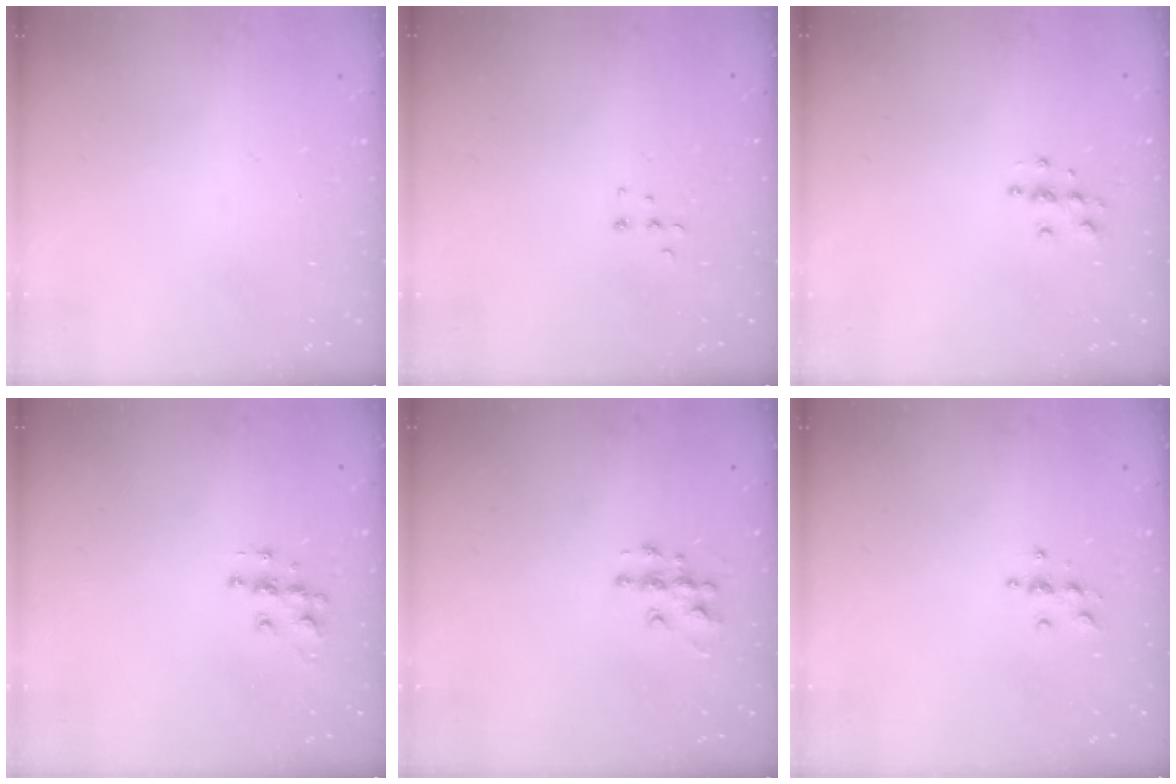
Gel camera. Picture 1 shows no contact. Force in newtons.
{"total": 3.6, "press": 3.5, "slide": 0.9}
{"total": 4.6, "press": 4.6, "slide": 0.5}
{"total": 7.3, "press": 7.3, "slide": 0.2}
{"total": 8.3, "press": 8.2, "slide": 0.5}
{"total": 4.3, "press": 4.3, "slide": 0.5}